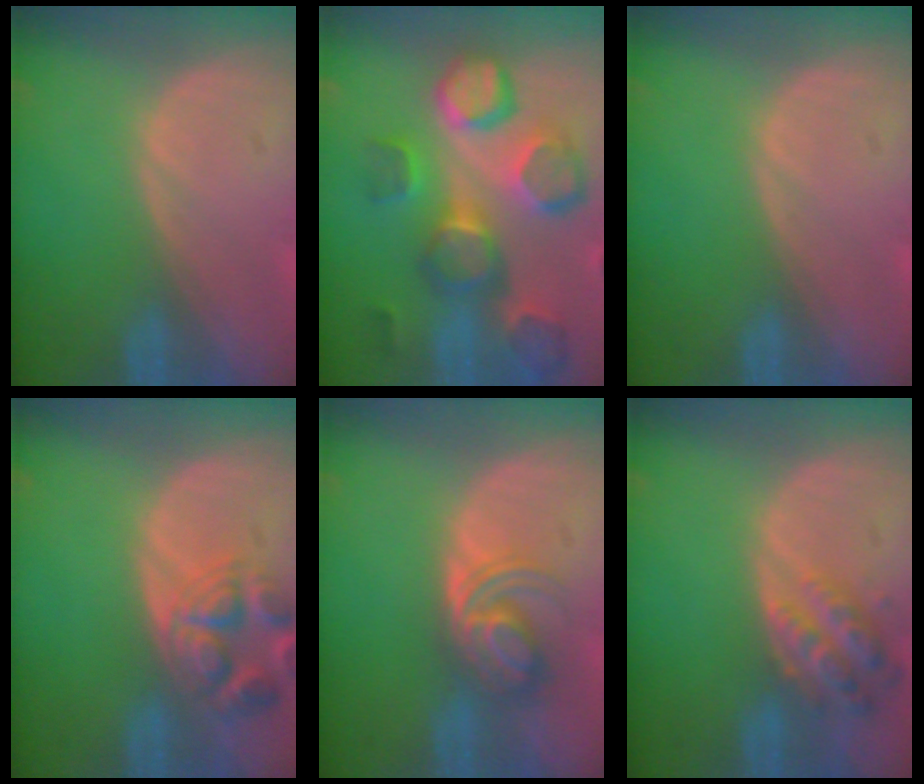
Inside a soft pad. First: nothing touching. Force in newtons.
{"total": 11.9, "press": 10.9, "slide": 4.6}
{"total": 0.0}
{"total": 6.5, "press": 6.2, "slide": 2.1}
{"total": 5.7, "press": 5.4, "slide": 1.9}
{"total": 6.0, "press": 5.6, "slide": 2.3}